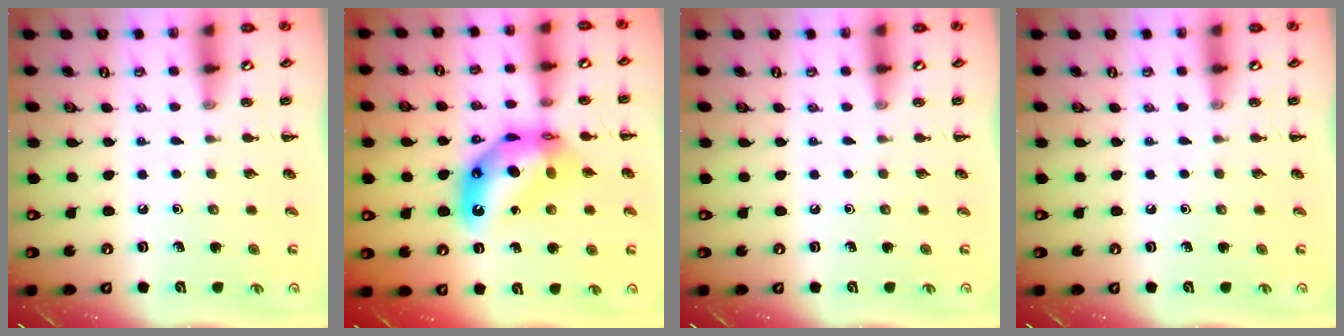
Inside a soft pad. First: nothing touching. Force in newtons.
{"total": 14.0, "press": 13.4, "slide": 3.9}
{"total": 0.0}
{"total": 0.0}